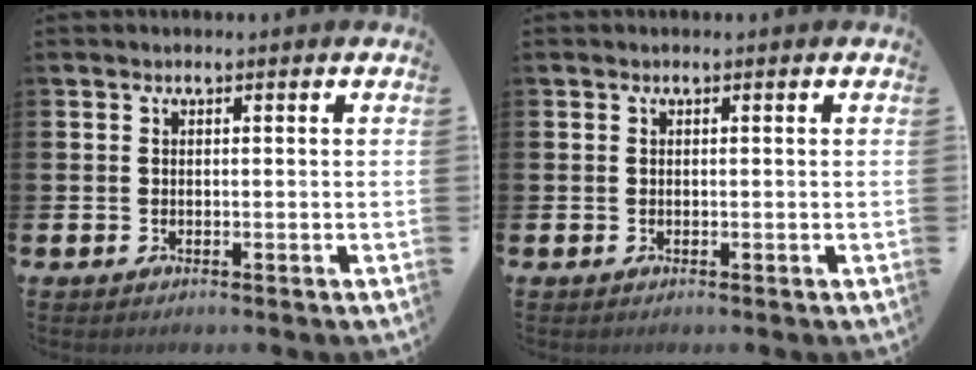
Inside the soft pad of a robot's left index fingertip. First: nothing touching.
{"total": 0.0}